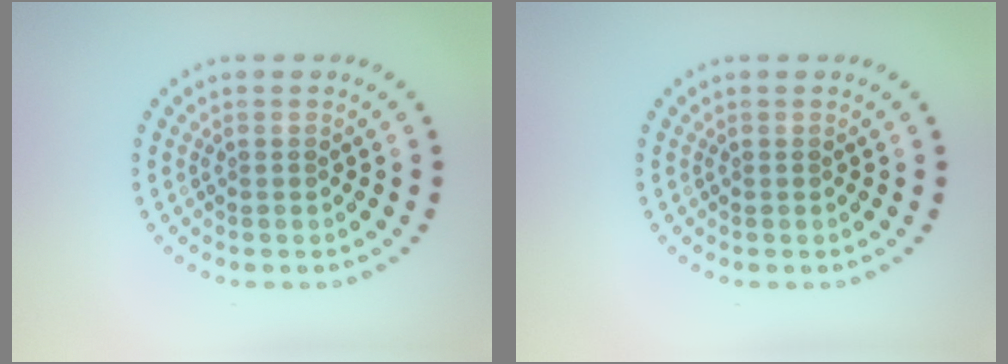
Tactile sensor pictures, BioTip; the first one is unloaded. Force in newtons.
{"total": 0.0}